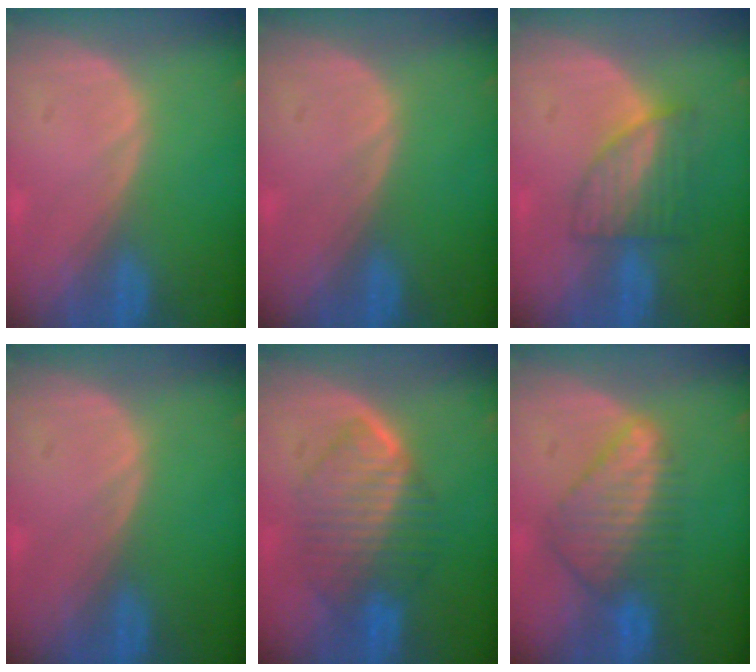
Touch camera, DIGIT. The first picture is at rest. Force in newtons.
{"total": 0.0}
{"total": 6.1, "press": 5.6, "slide": 2.4}
{"total": 0.0}
{"total": 7.5, "press": 7.5, "slide": 0.4}
{"total": 7.7, "press": 7.0, "slide": 3.2}